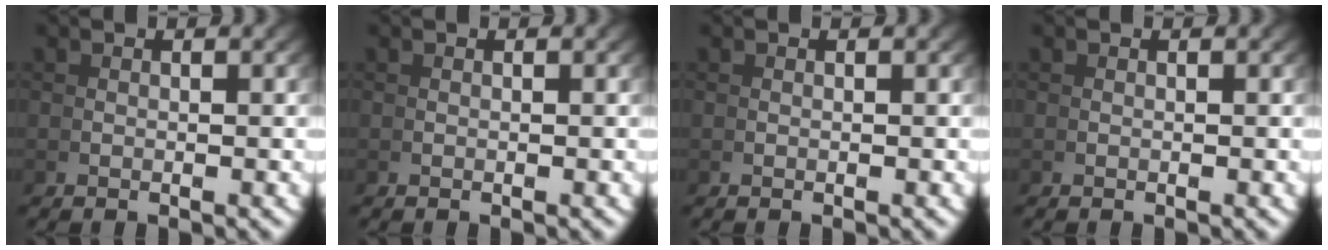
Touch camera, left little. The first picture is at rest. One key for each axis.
{"total": 0.0}
{"total": 0.0}
{"total": 0.0}